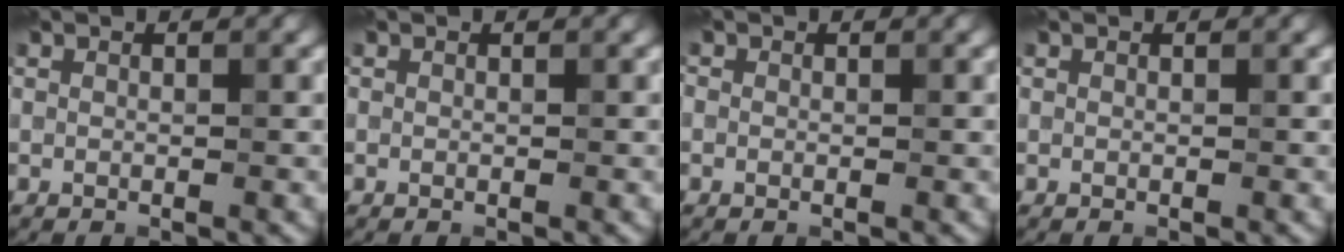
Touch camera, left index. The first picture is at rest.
{"total": 0.0}
{"total": 0.5, "force": [0.1, 0.5, 0.2], "torque": [-0.002, -0.007, -0.002]}
{"total": 0.0}